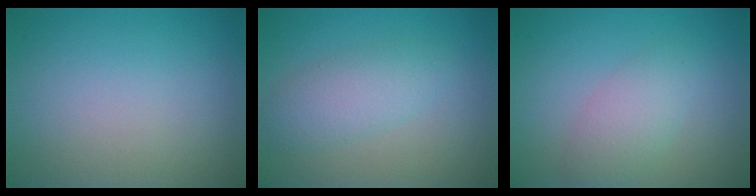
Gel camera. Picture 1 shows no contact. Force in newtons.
{"total": 3.2, "press": 3.2, "slide": 0.1}
{"total": 2.8, "press": 2.8, "slide": 0.1}